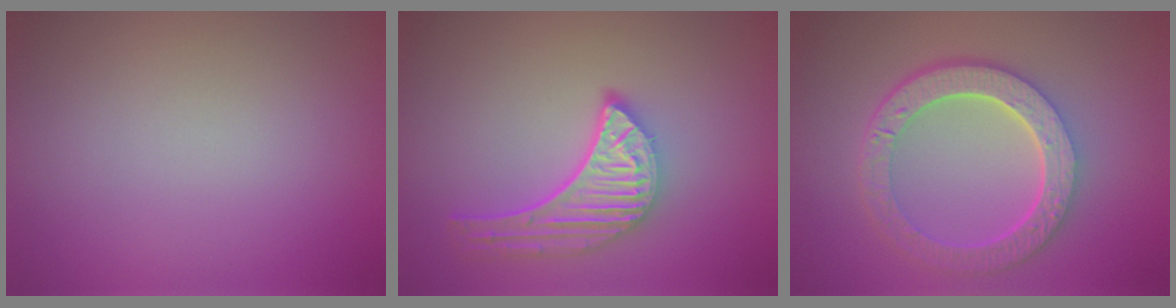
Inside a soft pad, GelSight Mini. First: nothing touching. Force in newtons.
{"total": 5.1, "press": 4.0, "slide": 3.2}
{"total": 6.5, "press": 5.0, "slide": 4.2}